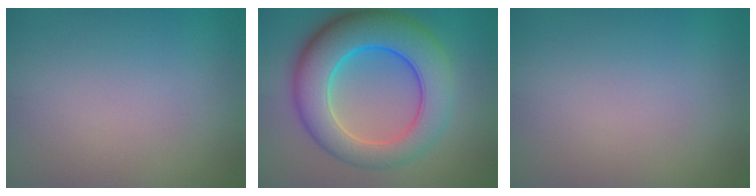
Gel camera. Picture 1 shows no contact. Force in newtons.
{"total": 10.5, "press": 10.5, "slide": 0.3}
{"total": 0.0}